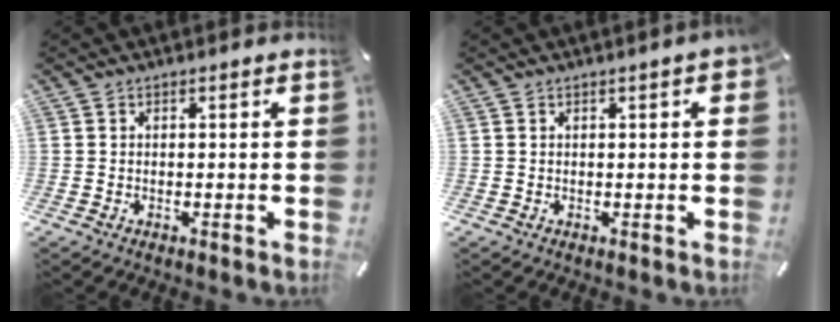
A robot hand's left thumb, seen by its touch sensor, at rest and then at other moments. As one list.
[{"total": 2.6, "force": [0.8, 0.6, 2.4], "torque": [-0.038, 0.000, 0.010]}]